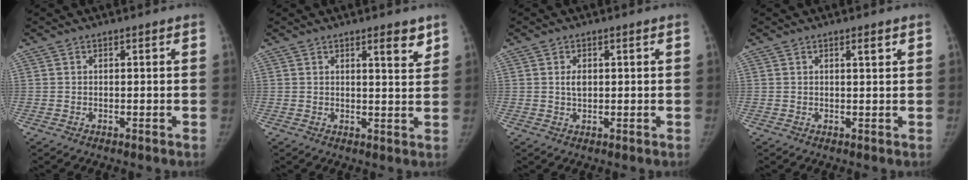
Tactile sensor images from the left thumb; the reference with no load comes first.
{"total": 4.3, "force": [2.9, 1.0, 3.1], "torque": [-0.034, -0.021, 0.039]}
{"total": 2.1, "force": [0.4, 1.3, 1.6], "torque": [-0.023, 0.000, 0.008]}
{"total": 1.5, "force": [0.9, 0.2, 1.2], "torque": [-0.017, -0.004, 0.014]}